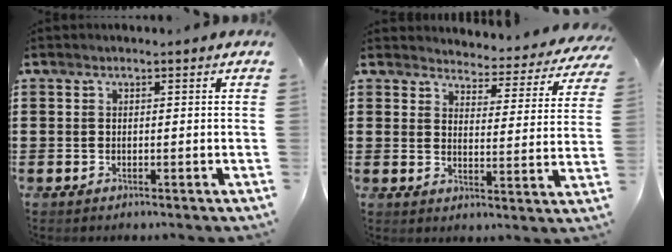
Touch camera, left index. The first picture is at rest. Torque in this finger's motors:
{"motor_torque": [0.63, -1.51, 0.26, -0.01]}